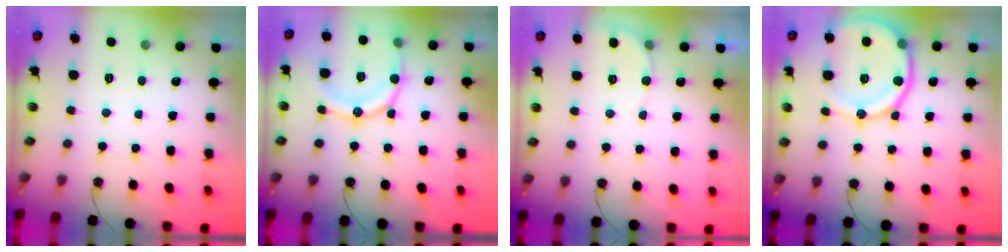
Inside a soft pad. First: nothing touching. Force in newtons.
{"total": 15.7, "press": 15.4, "slide": 3.0}
{"total": 4.5, "press": 4.4, "slide": 0.9}
{"total": 16.1, "press": 16.1, "slide": 1.5}